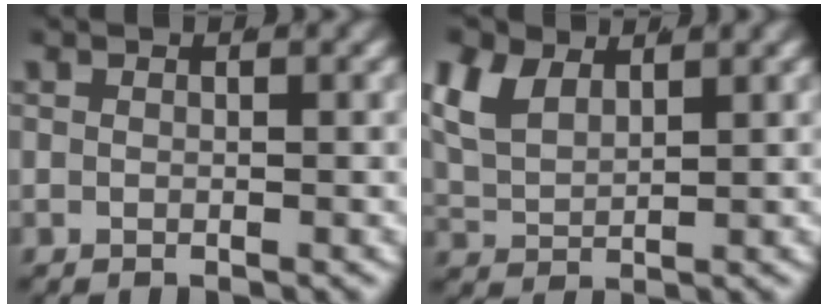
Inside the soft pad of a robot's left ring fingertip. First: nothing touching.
{"total": 4.5, "force": [1.7, 3.2, 2.8], "torque": [-0.091, -0.017, 0.046]}